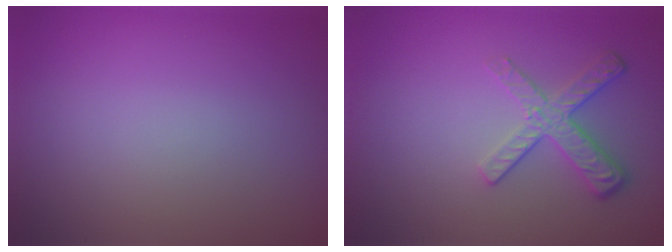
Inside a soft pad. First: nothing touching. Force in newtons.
{"total": 3.0, "press": 2.3, "slide": 1.9}